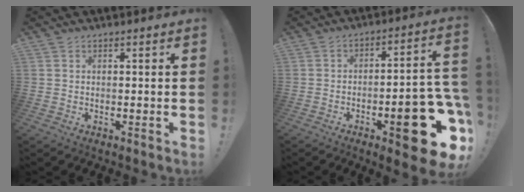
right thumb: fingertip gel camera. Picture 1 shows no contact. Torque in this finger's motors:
{"motor_torque": [2.46, 2.55, 1.57, -1.20, 0.42]}